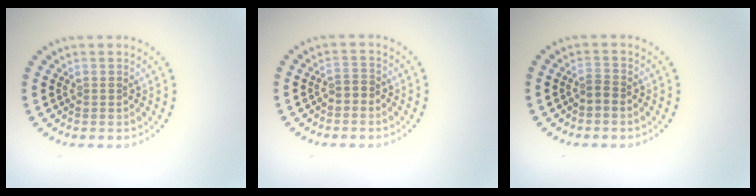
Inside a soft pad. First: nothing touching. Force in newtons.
{"total": 1.1, "press": 1.0, "slide": 0.5}
{"total": 1.2, "press": 0.8, "slide": 0.9}